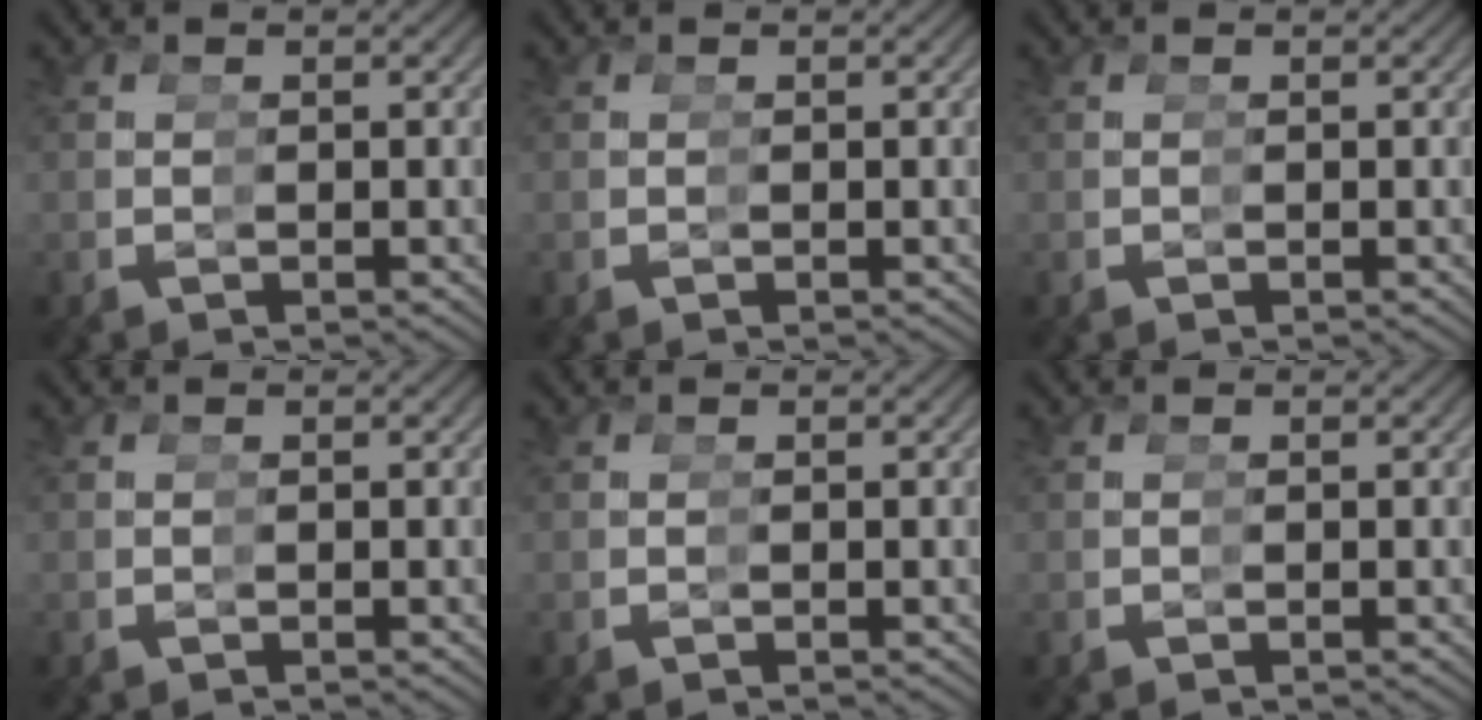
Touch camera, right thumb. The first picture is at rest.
{"total": 0.0}
{"total": 0.0}
{"total": 0.0}
{"total": 0.0}
{"total": 0.0}